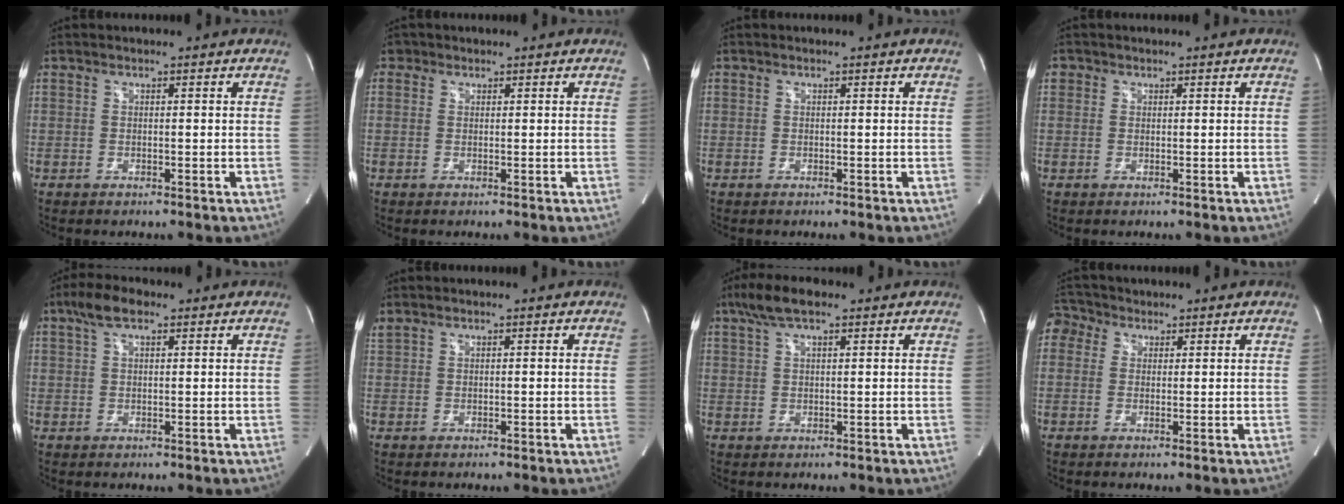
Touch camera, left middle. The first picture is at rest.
{"total": 1.1, "force": [0.6, 1.0, 0.0], "torque": [0.008, 0.004, 0.004]}
{"total": 0.0}
{"total": 1.0, "force": [0.4, 0.9, 0.1], "torque": [0.008, 0.003, 0.003]}
{"total": 4.7, "force": [2.9, 1.7, 3.3], "torque": [-0.072, 0.020, 0.054]}
{"total": 1.0, "force": [0.9, 0.2, 0.3], "torque": [-0.023, 0.020, 0.027]}
{"total": 5.8, "force": [3.9, 1.4, 4.1], "torque": [-0.088, 0.023, 0.071]}
{"total": 3.6, "force": [1.8, 3.0, 0.6], "torque": [-0.018, 0.024, 0.031]}